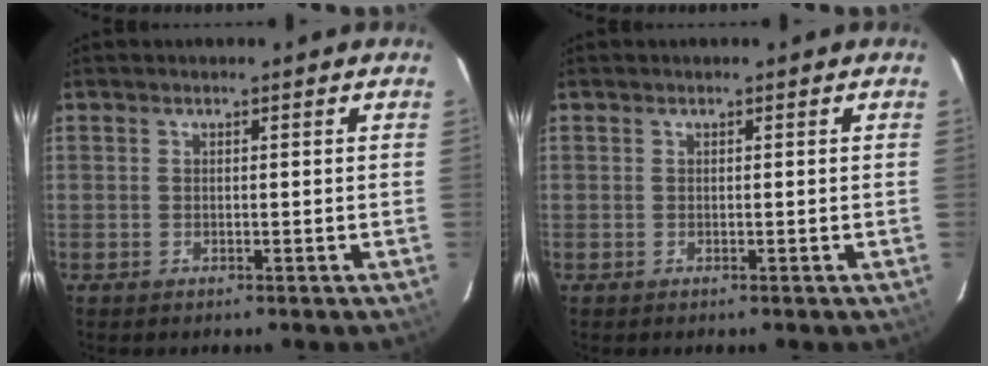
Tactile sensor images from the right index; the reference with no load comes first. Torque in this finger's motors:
{"motor_torque": [0.00, 0.00, 0.03, 0.00]}